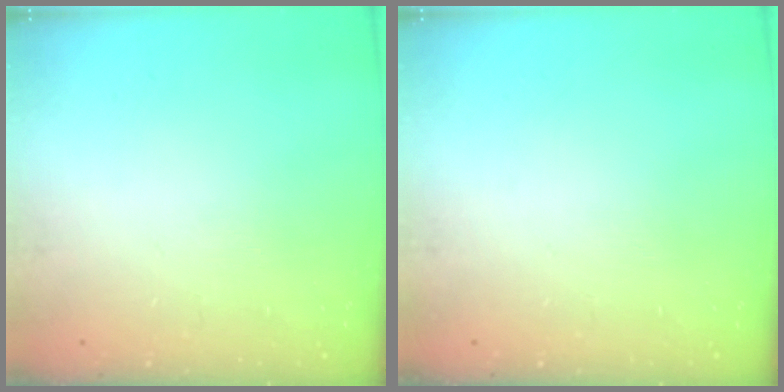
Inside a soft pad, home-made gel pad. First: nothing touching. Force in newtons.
{"total": 0.0}